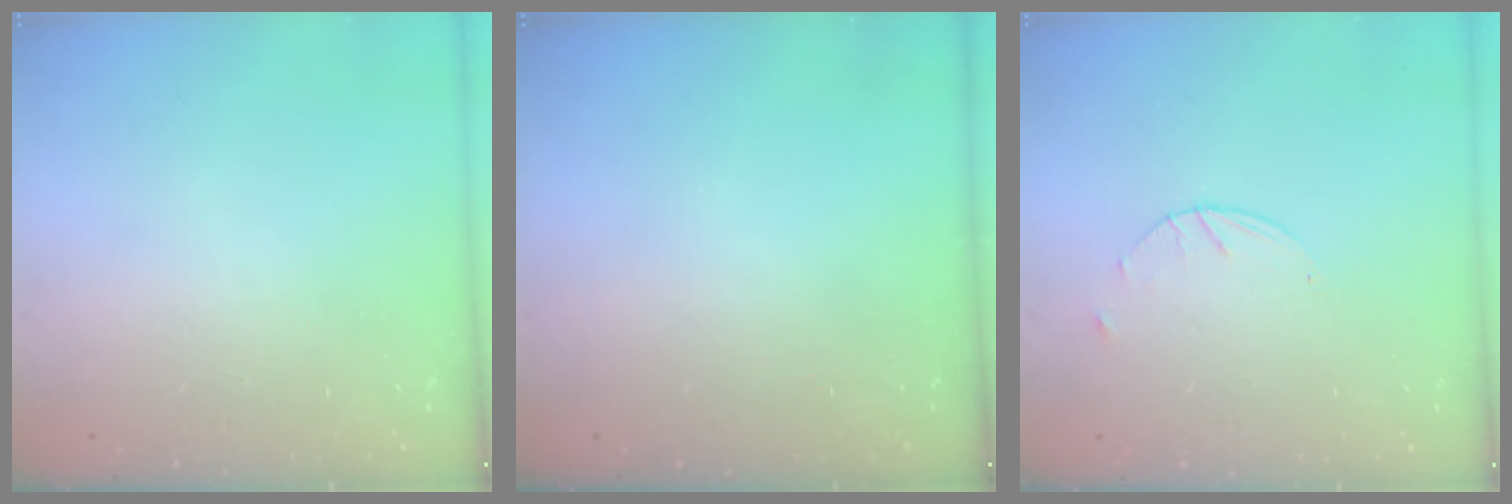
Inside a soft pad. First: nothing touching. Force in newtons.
{"total": 0.0}
{"total": 1.7, "press": 1.7, "slide": 0.3}